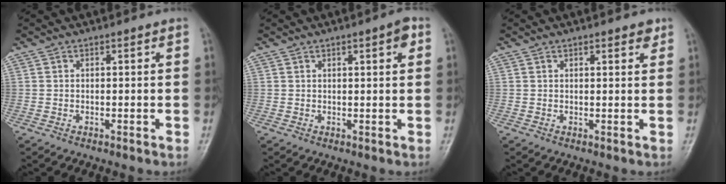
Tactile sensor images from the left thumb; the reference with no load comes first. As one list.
[{"total": 3.0, "force": [1.3, 0.7, 2.6], "torque": [-0.033, -0.002, 0.017]}, {"total": 2.3, "force": [1.5, 0.8, 1.5], "torque": [-0.012, -0.006, 0.018]}]